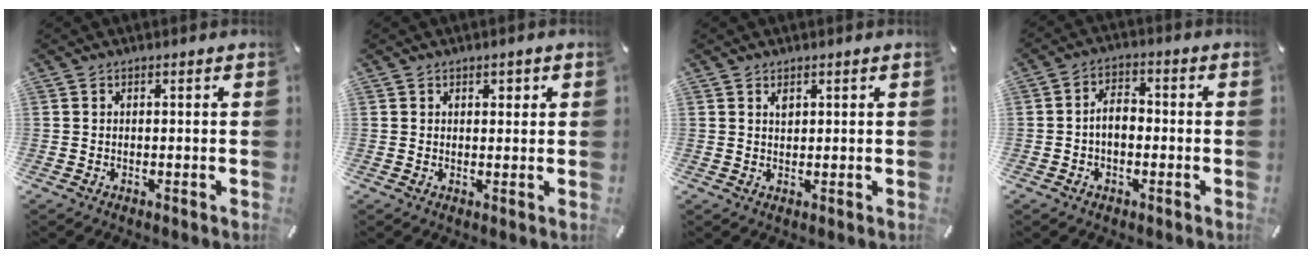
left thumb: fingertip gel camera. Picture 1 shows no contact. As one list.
[{"total": 1.4, "force": [0.7, 1.0, 0.8], "torque": [-0.008, 0.002, 0.010]}, {"total": 1.3, "force": [0.9, 0.7, 0.6], "torque": [-0.004, -0.004, 0.015]}, {"total": 5.2, "force": [-1.0, 3.4, 3.8], "torque": [-0.075, 0.012, -0.020]}]